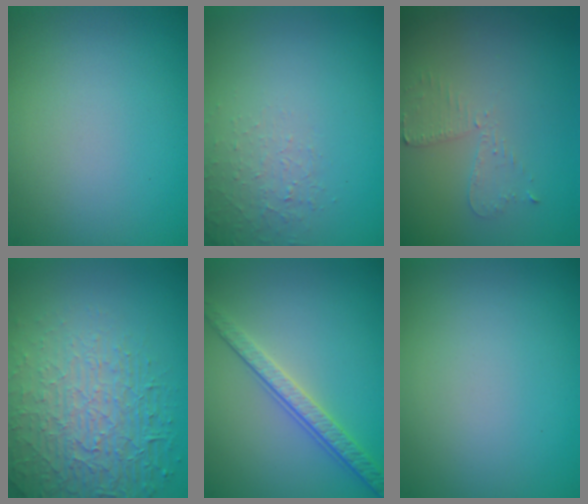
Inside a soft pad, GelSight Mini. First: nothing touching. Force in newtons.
{"total": 1.3, "press": 0.4, "slide": 1.2}
{"total": 2.2, "press": 2.2, "slide": 0.5}
{"total": 7.4, "press": 5.4, "slide": 5.0}
{"total": 3.4, "press": 3.0, "slide": 1.6}
{"total": 0.0}